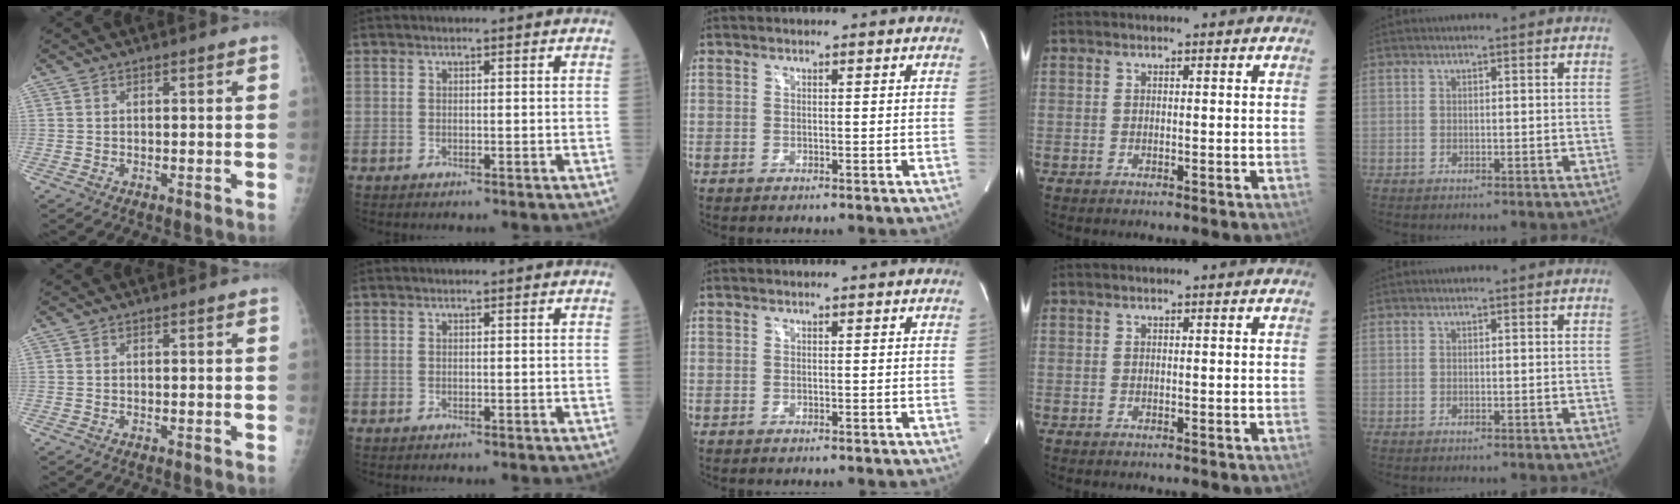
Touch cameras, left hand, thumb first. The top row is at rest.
{}